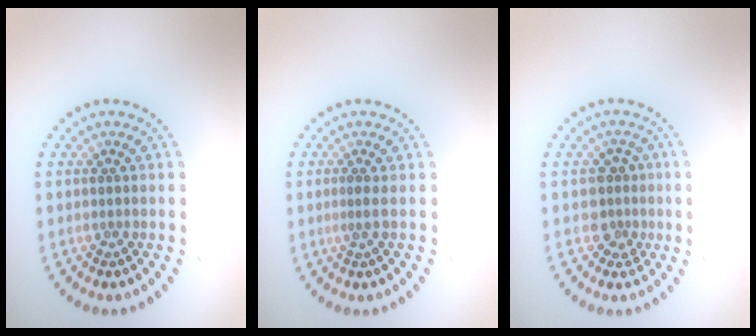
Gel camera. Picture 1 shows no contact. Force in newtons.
{"total": 0.9, "press": 0.4, "slide": 0.8}
{"total": 2.3, "press": 1.8, "slide": 1.5}